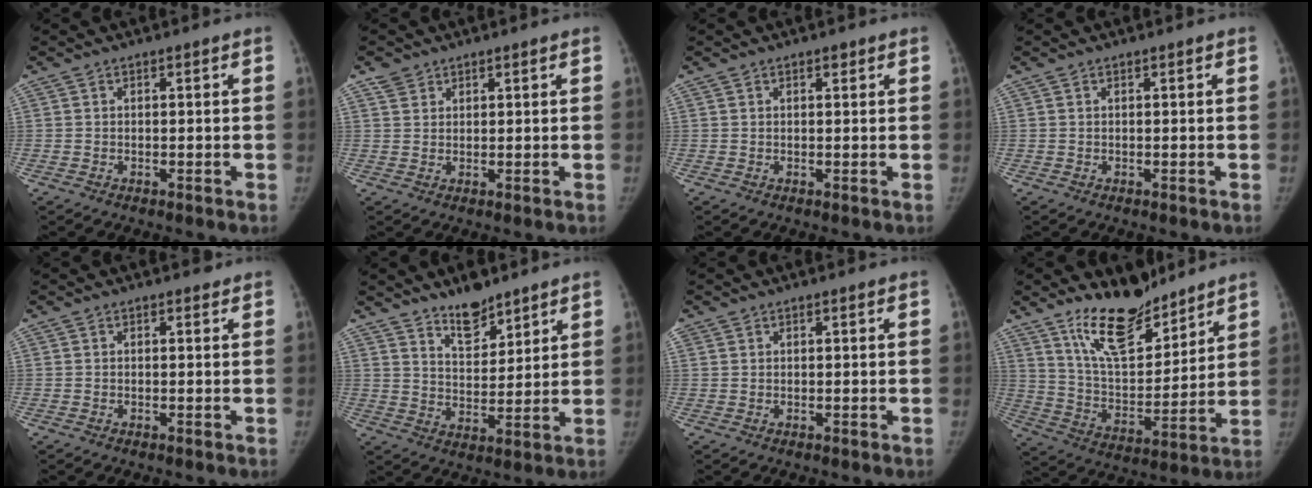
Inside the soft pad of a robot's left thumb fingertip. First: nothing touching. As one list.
[{"total": 2.3, "force": [1.7, 1.6, 0.3], "torque": [0.007, -0.004, 0.029]}, {"total": 0.9, "force": [0.6, 0.5, 0.5], "torque": [-0.004, -0.003, 0.009]}, {"total": 0.0}, {"total": 0.5, "force": [0.5, 0.3, 0.0], "torque": [-0.003, -0.003, 0.004]}, {"total": 8.2, "force": [6.6, 3.3, 3.8], "torque": [-0.037, -0.053, 0.117]}, {"total": 0.7, "force": [0.5, 0.4, 0.1], "torque": [0.001, -0.004, 0.009]}, {"total": 15.8, "force": [12.2, 6.1, 8.0], "torque": [-0.096, -0.084, 0.223]}]